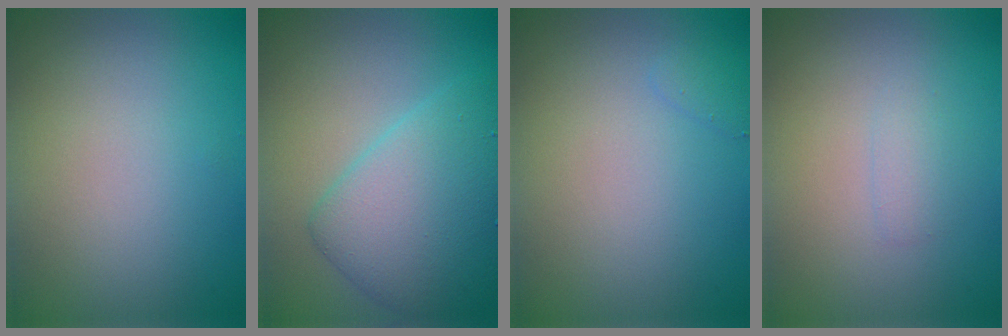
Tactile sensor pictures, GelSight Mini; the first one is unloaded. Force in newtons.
{"total": 6.6, "press": 6.6, "slide": 0.1}
{"total": 0.8, "press": 0.8, "slide": 0.1}
{"total": 1.0, "press": 1.0, "slide": 0.1}